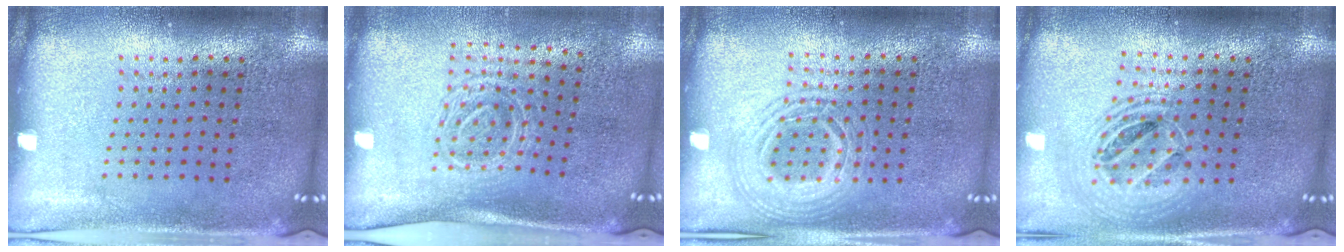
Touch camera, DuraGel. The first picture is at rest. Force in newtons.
{"total": 1.7, "press": 1.3, "slide": 1.1}
{"total": 1.6, "press": 1.6, "slide": 0.2}
{"total": 2.0, "press": 1.7, "slide": 1.2}